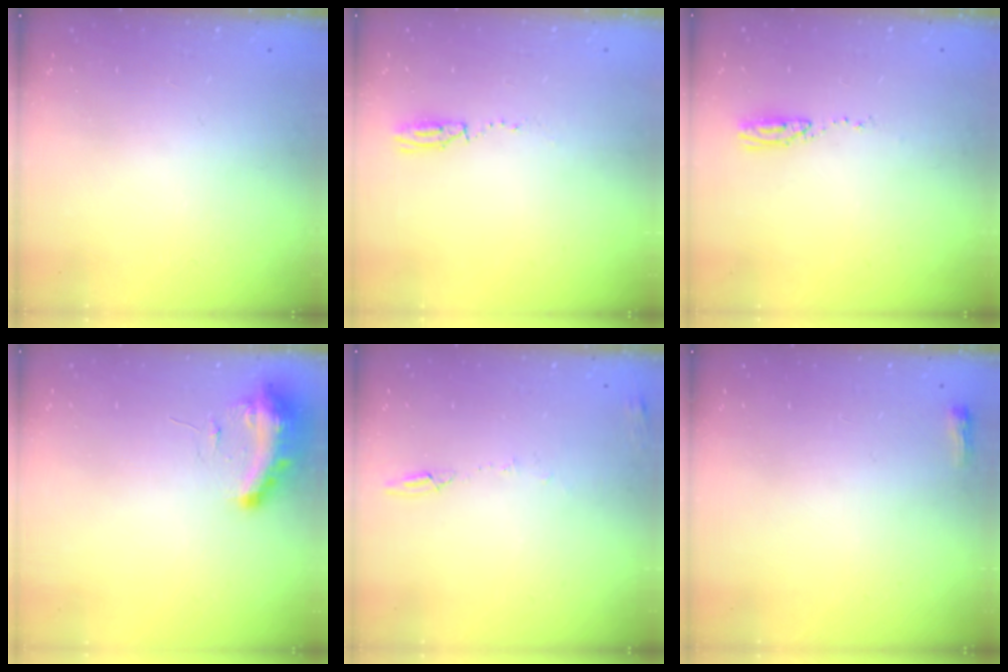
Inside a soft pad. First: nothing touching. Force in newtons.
{"total": 17.0, "press": 5.1, "slide": 16.2}
{"total": 14.7, "press": 6.3, "slide": 13.3}
{"total": 9.4, "press": 9.3, "slide": 1.3}
{"total": 5.2, "press": 5.1, "slide": 0.7}
{"total": 2.6, "press": 2.5, "slide": 0.6}